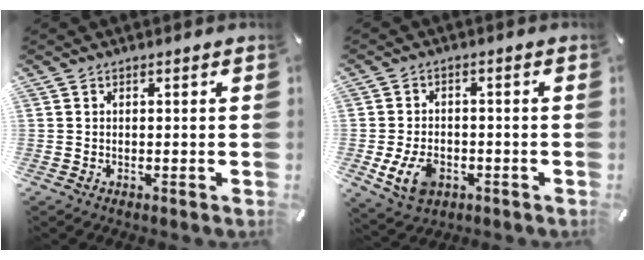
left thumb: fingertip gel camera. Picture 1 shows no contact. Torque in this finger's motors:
{"motor_torque": [0.22, 1.00, 0.07, 0.06, 0.16]}